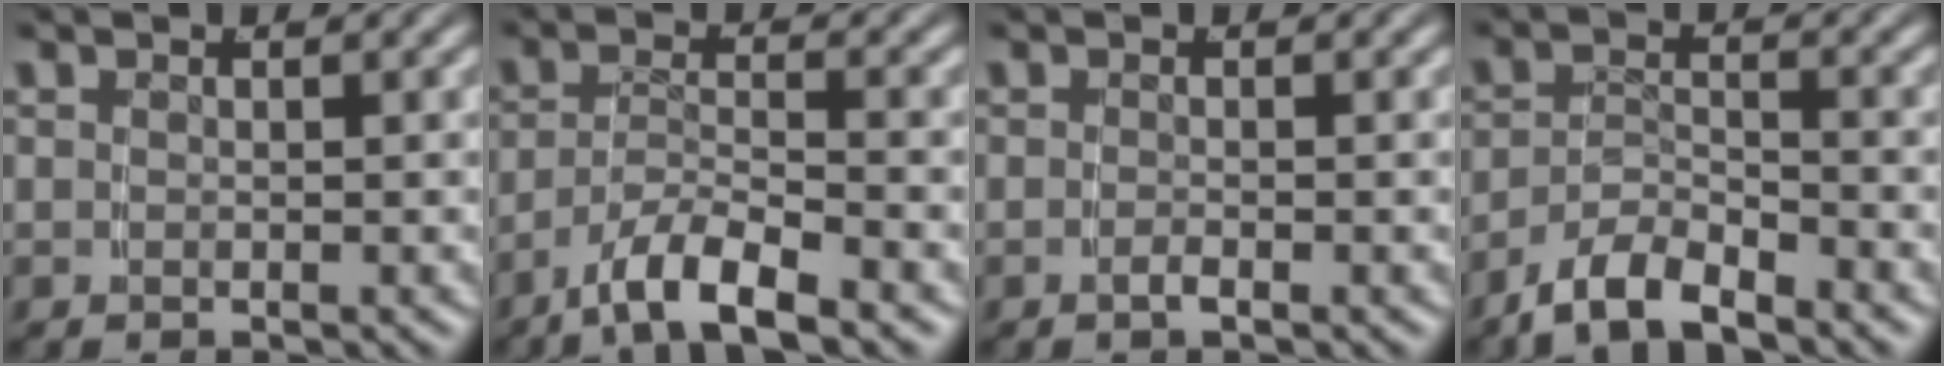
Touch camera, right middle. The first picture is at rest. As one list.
[{"total": 4.6, "force": [-3.2, 1.1, 3.1], "torque": [-0.053, -0.008, -0.055]}, {"total": 0.9, "force": [-0.8, 0.0, 0.4], "torque": [-0.008, 0.001, -0.016]}, {"total": 4.5, "force": [-3.5, 1.9, 2.1], "torque": [-0.042, -0.004, -0.064]}]